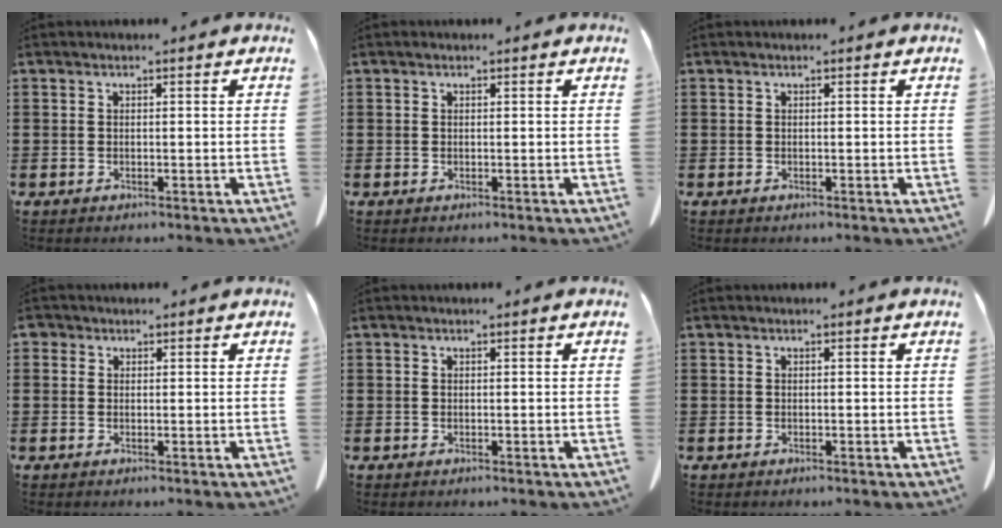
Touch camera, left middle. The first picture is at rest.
{"total": 0.0}
{"total": 0.0}
{"total": 1.1, "force": [0.5, 0.9, 0.3], "torque": [-0.009, 0.005, 0.010]}
{"total": 0.0}
{"total": 0.0}